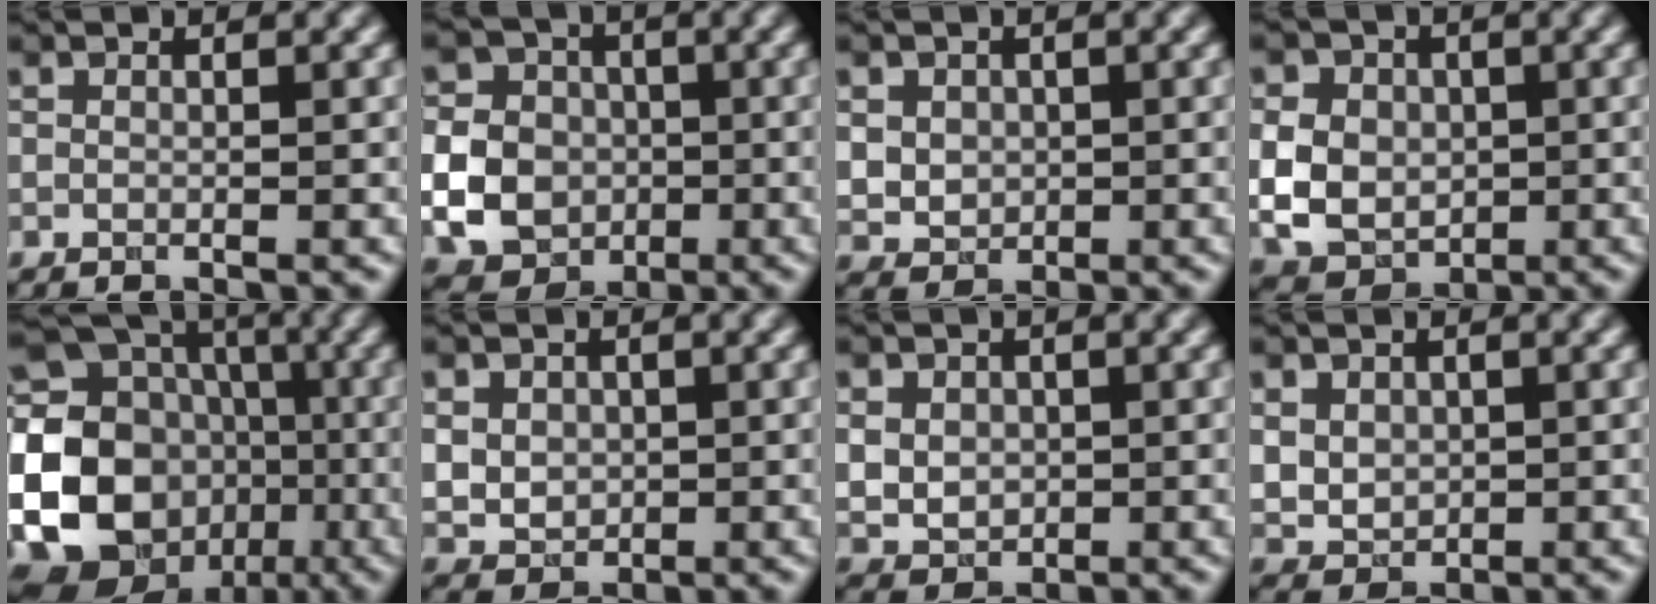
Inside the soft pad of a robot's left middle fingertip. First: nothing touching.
{"total": 7.0, "force": [-1.2, 6.1, 3.2], "torque": [-0.051, -0.002, -0.043]}
{"total": 3.4, "force": [0.8, 3.0, 1.5], "torque": [-0.040, 0.004, 0.018]}
{"total": 7.0, "force": [0.0, 5.8, 3.9], "torque": [-0.071, 0.010, -0.016]}
{"total": 21.5, "force": [-4.4, 19.1, 9.0], "torque": [-0.207, -0.016, -0.101]}
{"total": 3.7, "force": [0.7, 3.2, 1.8], "torque": [-0.044, 0.005, 0.011]}
{"total": 3.5, "force": [0.4, 3.0, 1.8], "torque": [-0.041, 0.001, 0.006]}
{"total": 3.3, "force": [0.7, 2.8, 1.6], "torque": [-0.042, -0.001, 0.019]}